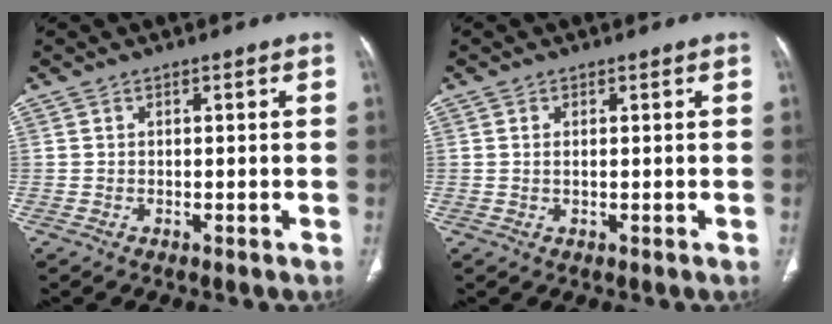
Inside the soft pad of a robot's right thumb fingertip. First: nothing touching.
{"total": 0.8, "force": [0.1, 0.4, 0.7], "torque": [-0.018, 0.001, 0.004]}